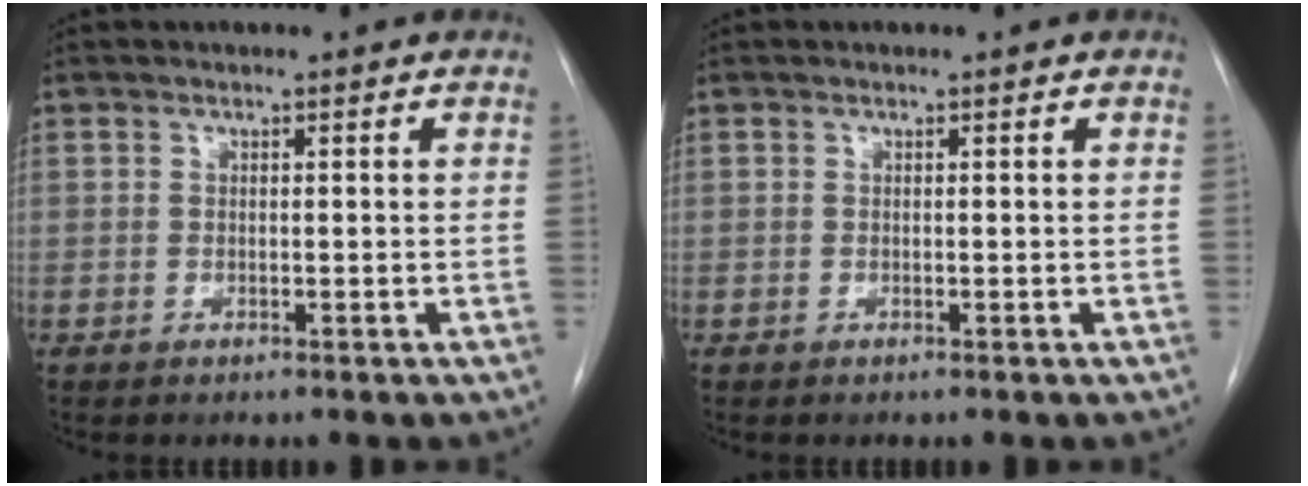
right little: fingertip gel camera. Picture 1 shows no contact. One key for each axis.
{"total": 0.0}